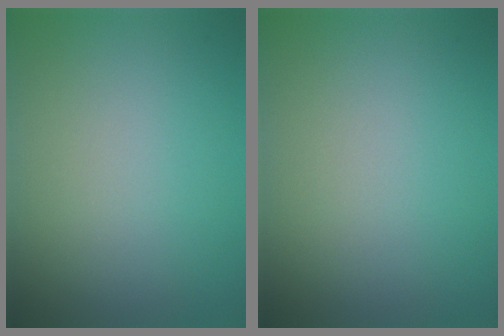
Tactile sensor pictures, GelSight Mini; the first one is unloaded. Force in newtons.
{"total": 0.0}